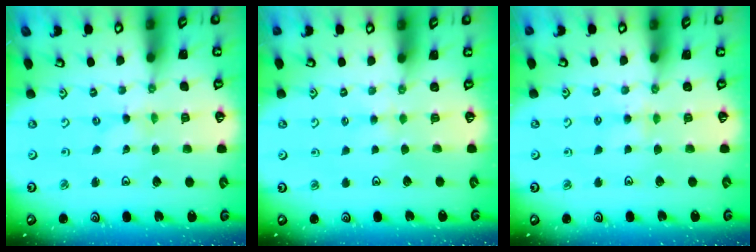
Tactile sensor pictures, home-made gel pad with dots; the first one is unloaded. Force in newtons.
{"total": 2.0, "press": 2.0, "slide": 0.4}
{"total": 3.4, "press": 3.3, "slide": 0.6}